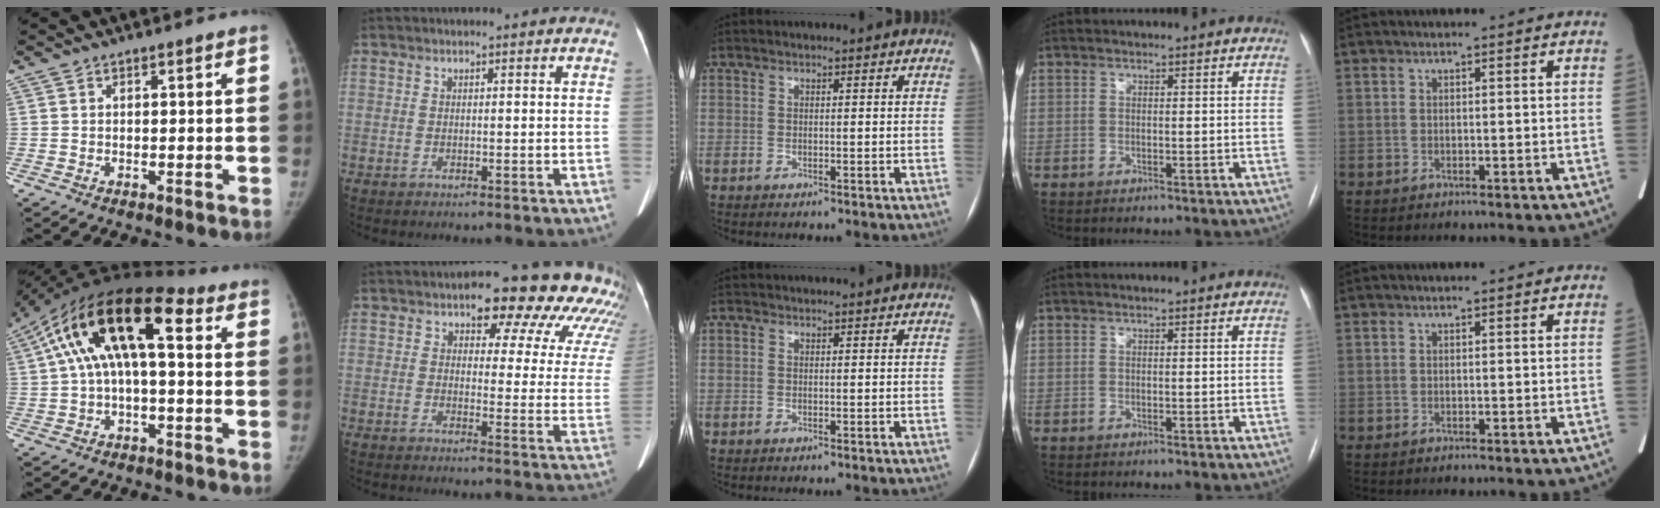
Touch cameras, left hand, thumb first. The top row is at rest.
{"thumb": {"total": 18.2, "force": [3.8, 8.1, 15.9], "torque": [-0.280, 0.054, 0.048]}, "index": {"total": 16.6, "force": [14.1, 5.5, 7.0], "torque": [-0.048, -0.026, 0.132]}}